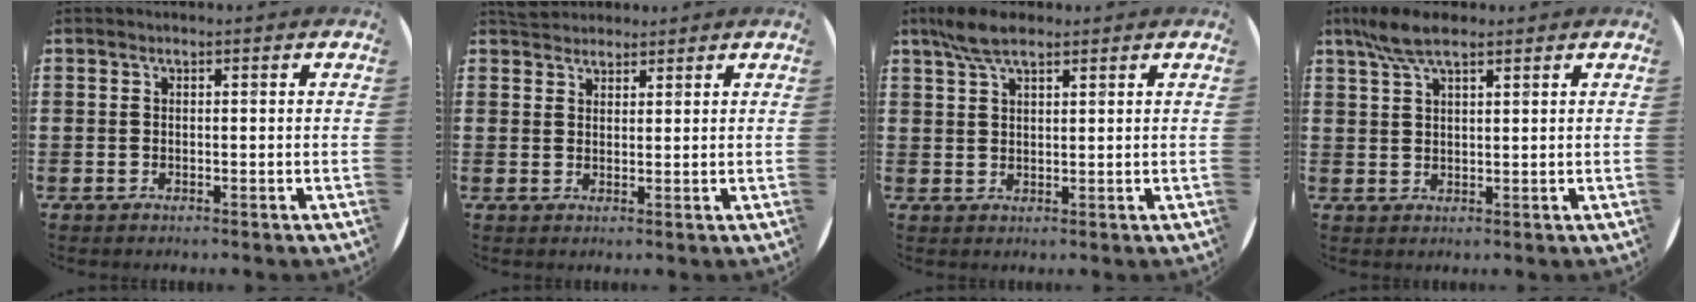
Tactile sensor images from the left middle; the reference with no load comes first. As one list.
[{"total": 2.6, "force": [2.5, 0.8, 0.0], "torque": [0.004, -0.002, 0.047]}, {"total": 4.8, "force": [3.5, 1.6, 2.9], "torque": [-0.064, 0.004, 0.063]}, {"total": 5.4, "force": [3.9, 1.4, 3.4], "torque": [-0.076, 0.002, 0.070]}]